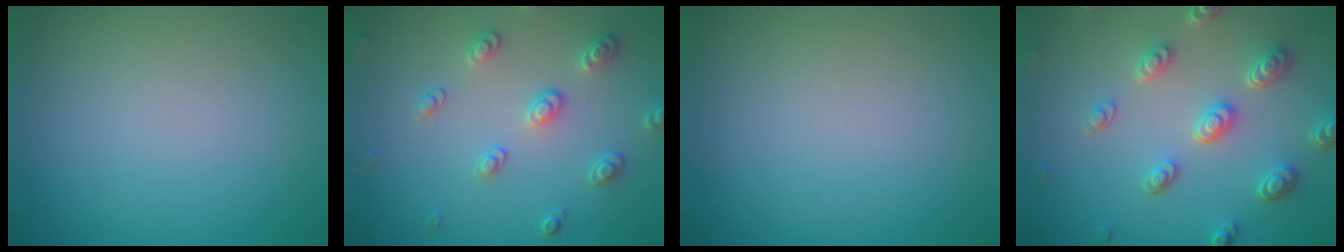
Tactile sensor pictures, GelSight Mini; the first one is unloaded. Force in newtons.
{"total": 2.6, "press": 2.6, "slide": 0.2}
{"total": 0.0}
{"total": 4.6, "press": 3.7, "slide": 2.7}